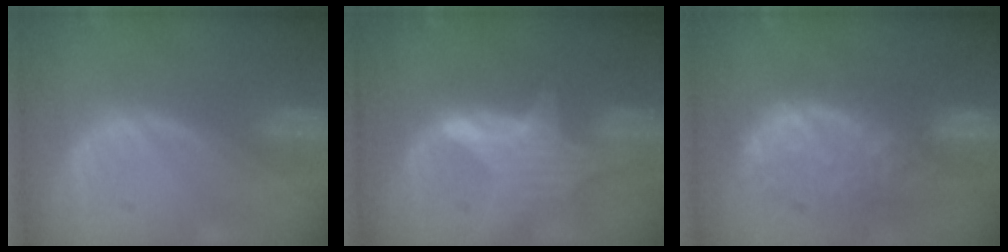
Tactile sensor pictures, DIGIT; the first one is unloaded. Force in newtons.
{"total": 6.9, "press": 6.4, "slide": 2.5}
{"total": 11.1, "press": 9.6, "slide": 5.6}